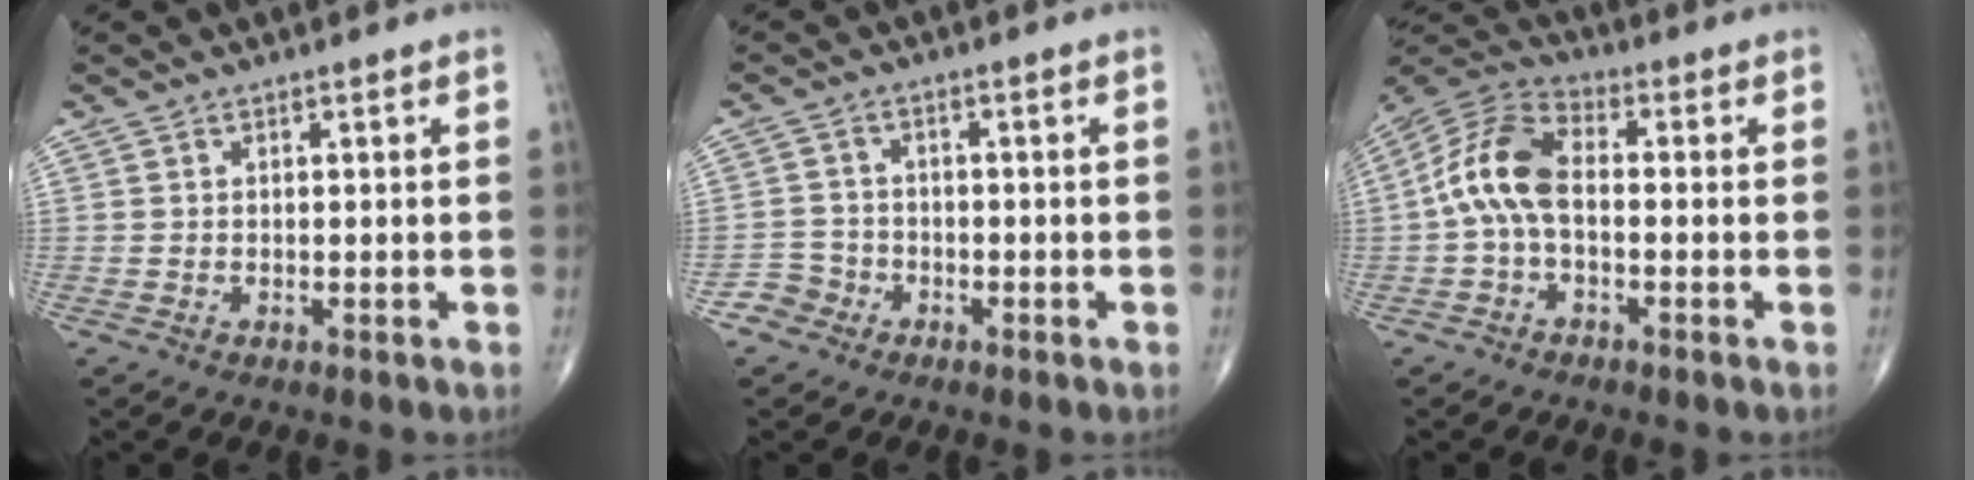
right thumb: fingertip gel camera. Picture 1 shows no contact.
{"total": 3.4, "force": [-2.0, 2.7, -0.1], "torque": [0.017, 0.016, -0.045]}
{"total": 10.7, "force": [-0.7, 5.8, 8.9], "torque": [-0.182, 0.032, -0.025]}